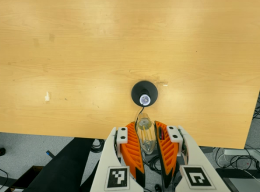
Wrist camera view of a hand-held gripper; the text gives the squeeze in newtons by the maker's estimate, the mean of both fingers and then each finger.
{"total": 20.4, "left": 24.8, "right": 15.9}